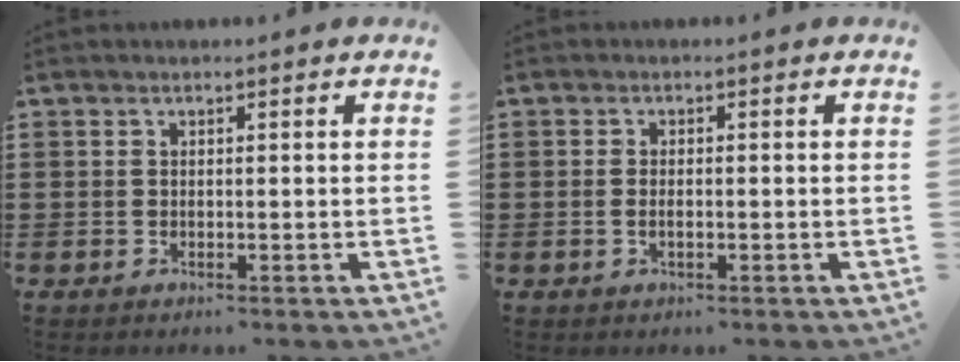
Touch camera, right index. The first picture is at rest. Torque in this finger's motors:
{"motor_torque": [0.05, 1.67, -0.03, 0.00]}